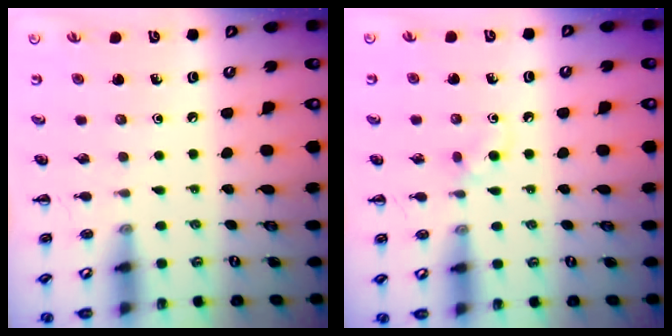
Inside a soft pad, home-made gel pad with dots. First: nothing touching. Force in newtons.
{"total": 4.8, "press": 4.6, "slide": 1.5}